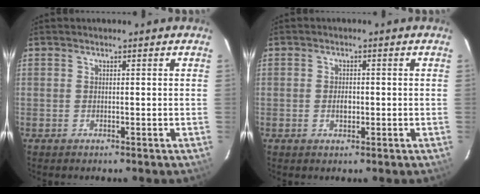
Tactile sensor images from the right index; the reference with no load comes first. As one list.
[{"total": 2.2, "force": [-0.4, 1.4, 1.6], "torque": [-0.029, 0.002, -0.006]}]